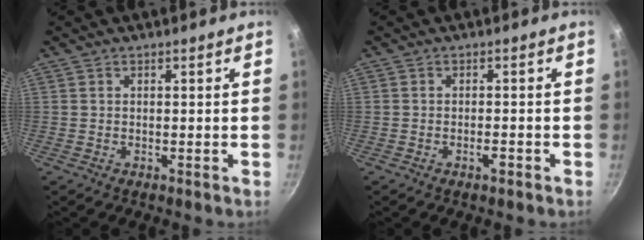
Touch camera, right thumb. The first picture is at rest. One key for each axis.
{"total": 1.7, "fx": -1.0, "fy": 0.5, "fz": 1.3, "tx": -0.019, "ty": 0.009, "tz": -0.018}